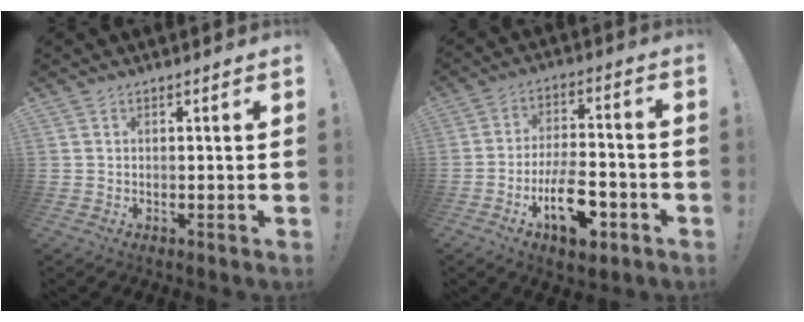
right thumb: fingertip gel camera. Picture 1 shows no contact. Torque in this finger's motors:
{"motor_torque": [1.11, 0.38, 0.47, 0.23, 0.11]}